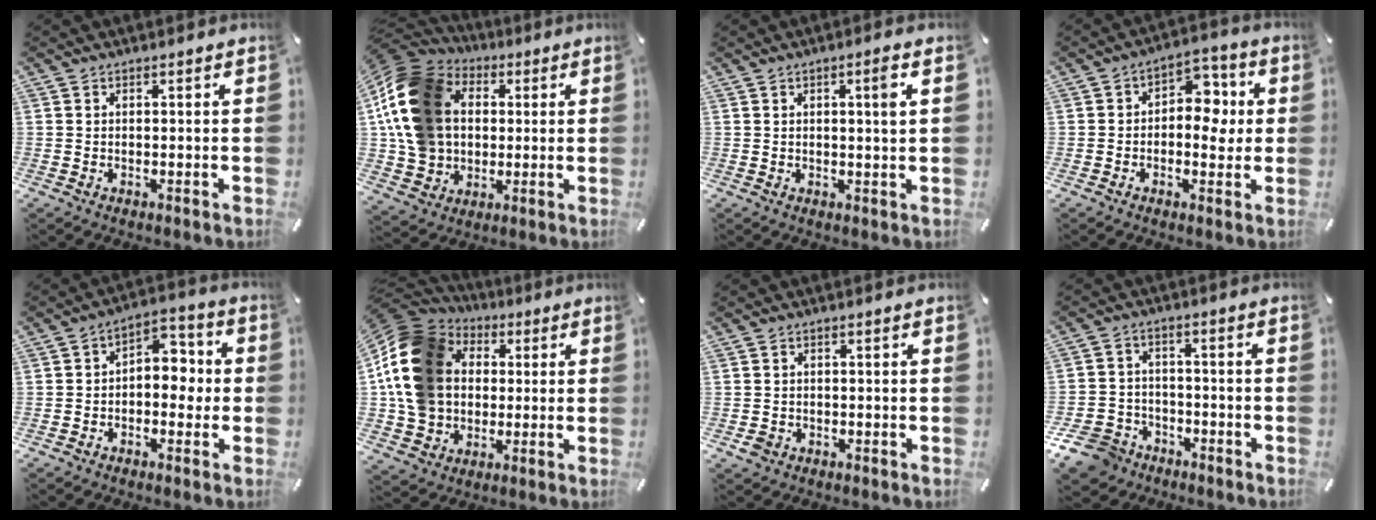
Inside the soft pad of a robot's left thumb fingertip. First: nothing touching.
{"total": 19.9, "force": [2.6, 16.5, 10.7], "torque": [-0.227, -0.004, 0.049]}
{"total": 3.5, "force": [1.0, 0.4, 3.3], "torque": [-0.049, -0.006, 0.010]}
{"total": 8.4, "force": [-0.2, 5.9, 5.9], "torque": [-0.066, -0.001, -0.010]}
{"total": 7.0, "force": [-0.7, 4.8, 5.0], "torque": [-0.061, 0.000, -0.020]}
{"total": 18.3, "force": [1.8, 15.7, 9.3], "torque": [-0.204, 0.003, 0.038]}
{"total": 1.9, "force": [-0.7, 1.6, 0.7], "torque": [-0.014, 0.003, -0.015]}
{"total": 8.4, "force": [-5.8, 5.9, 1.6], "torque": [-0.040, 0.043, -0.110]}